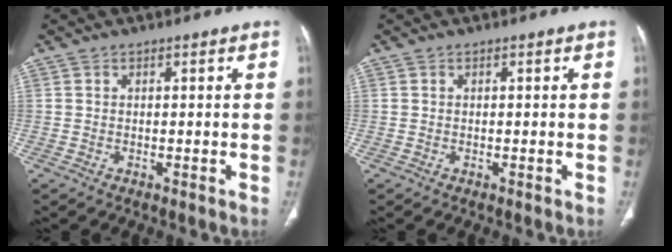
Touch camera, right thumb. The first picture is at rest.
{"total": 0.0}